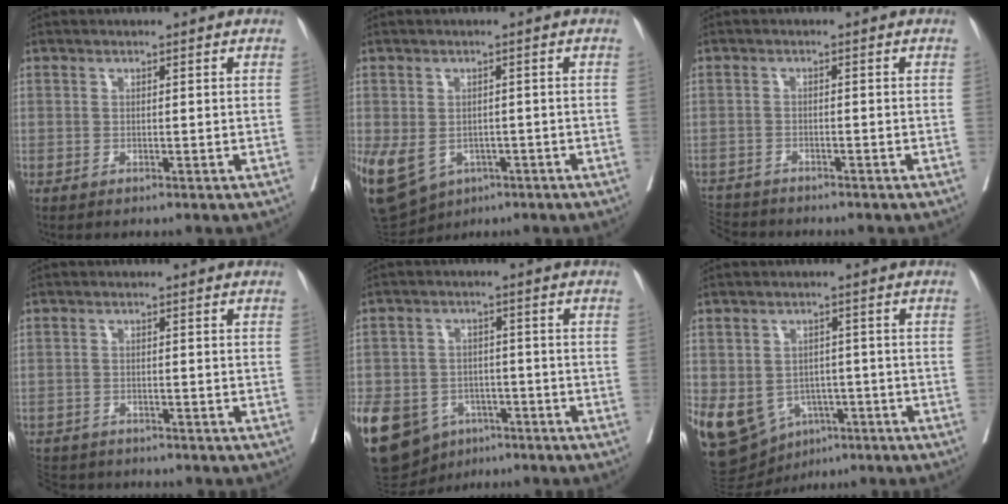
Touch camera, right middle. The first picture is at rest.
{"total": 15.4, "force": [-6.1, 11.9, 7.7], "torque": [-0.200, -0.005, -0.077]}
{"total": 6.2, "force": [-5.9, 1.5, 1.0], "torque": [-0.020, -0.008, -0.102]}
{"total": 8.6, "force": [-7.6, 3.2, 2.6], "torque": [-0.061, -0.007, -0.113]}
{"total": 21.5, "force": [-10.4, 16.0, 9.9], "torque": [-0.286, -0.010, -0.151]}
{"total": 12.0, "force": [-4.9, 9.2, 5.9], "torque": [-0.126, 0.012, -0.063]}